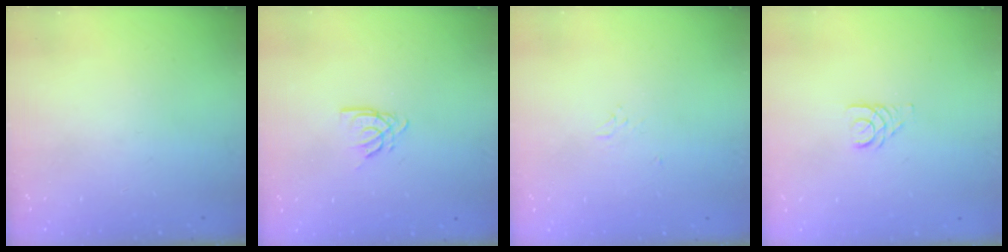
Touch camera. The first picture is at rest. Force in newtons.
{"total": 4.7, "press": 4.7, "slide": 0.3}
{"total": 4.1, "press": 4.0, "slide": 0.5}
{"total": 2.7, "press": 2.7, "slide": 0.2}